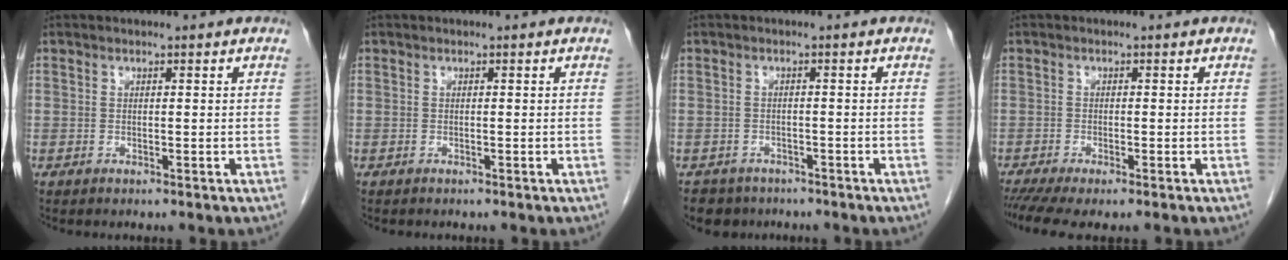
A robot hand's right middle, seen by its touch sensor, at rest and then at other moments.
{"total": 0.0}
{"total": 3.9, "force": [-3.1, 2.4, 0.0], "torque": [-0.005, 0.003, -0.048]}
{"total": 5.2, "force": [-4.0, 0.8, 3.3], "torque": [-0.054, -0.013, -0.067]}